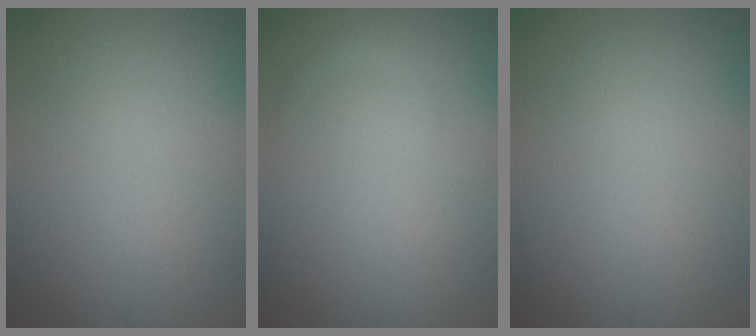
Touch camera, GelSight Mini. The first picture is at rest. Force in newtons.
{"total": 1.0, "press": 1.0, "slide": 0.1}
{"total": 0.0}